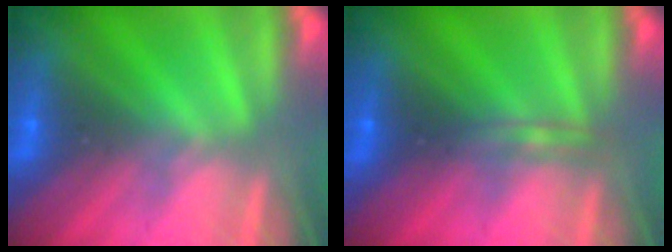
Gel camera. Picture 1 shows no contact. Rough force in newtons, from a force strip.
{"total": 2.3}